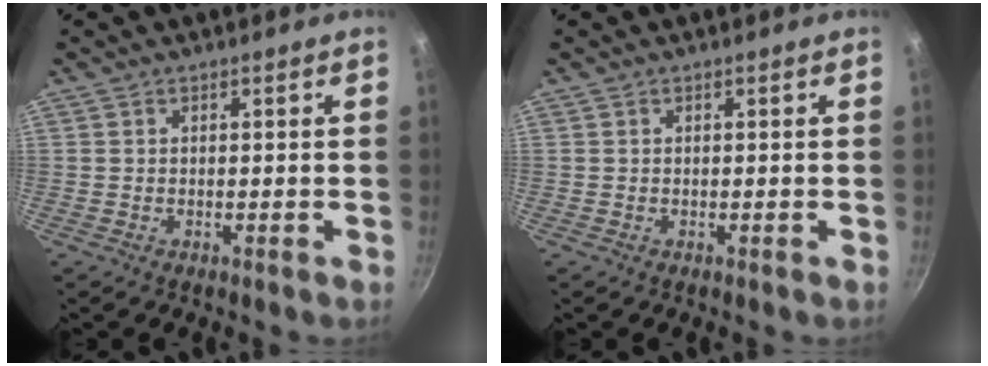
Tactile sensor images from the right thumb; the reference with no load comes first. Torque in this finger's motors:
{"motor_torque": [0.00, 0.00, 0.01, -0.01, 0.03]}